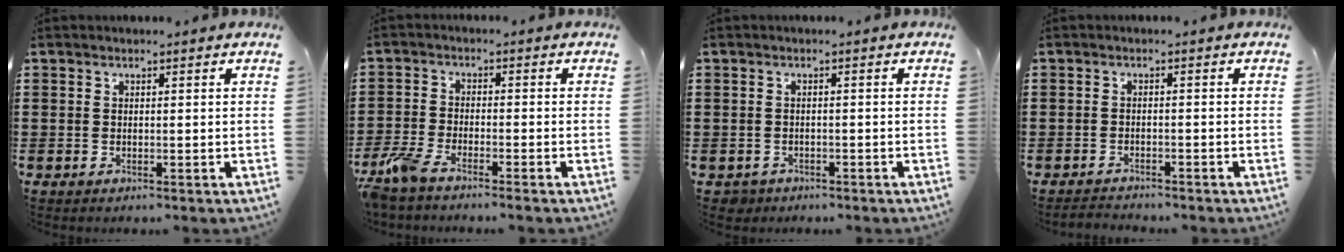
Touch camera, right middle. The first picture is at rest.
{"total": 4.4, "force": [-3.6, 0.7, 2.5], "torque": [-0.083, -0.014, -0.079]}
{"total": 1.0, "force": [-0.8, 0.6, -0.1], "torque": [-0.003, 0.003, -0.020]}
{"total": 1.6, "force": [-1.6, 0.2, -0.1], "torque": [-0.002, 0.003, -0.036]}